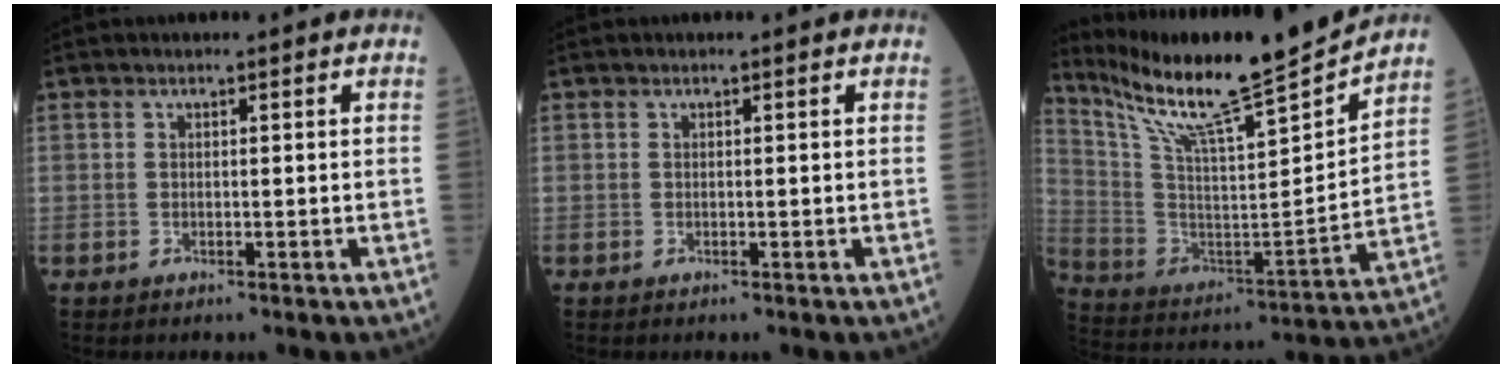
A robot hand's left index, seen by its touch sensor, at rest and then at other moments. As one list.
[{"total": 0.0}, {"total": 20.4, "force": [18.1, -1.1, 9.4], "torque": [-0.177, -0.040, 0.304]}]